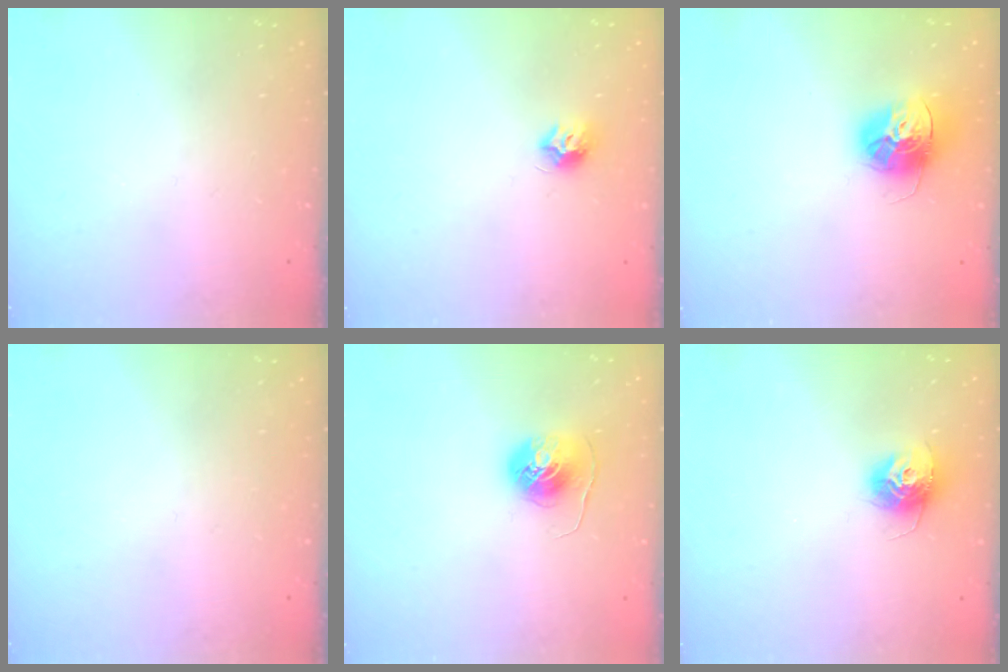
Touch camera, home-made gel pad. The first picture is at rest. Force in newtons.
{"total": 8.2, "press": 8.2, "slide": 0.7}
{"total": 14.6, "press": 14.5, "slide": 1.3}
{"total": 0.0}
{"total": 7.5, "press": 7.5, "slide": 0.1}
{"total": 11.5, "press": 11.4, "slide": 0.8}